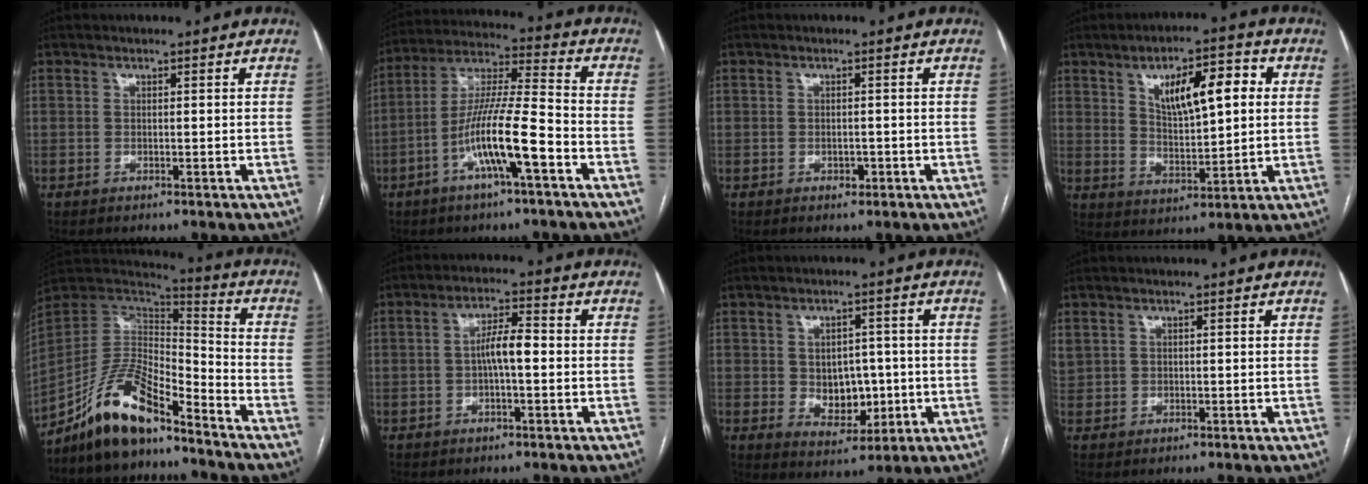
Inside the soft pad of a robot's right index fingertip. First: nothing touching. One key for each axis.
{"total": 12.6, "fx": -5.1, "fy": 0.7, "fz": 11.5, "tx": -0.222, "ty": 0.007, "tz": -0.095}
{"total": 1.3, "fx": -0.5, "fy": 0.9, "fz": 0.8, "tx": -0.012, "ty": 0.001, "tz": -0.005}
{"total": 11.0, "fx": 3.5, "fy": 3.6, "fz": 9.8, "tx": -0.155, "ty": 0.016, "tz": 0.063}
{"total": 13.3, "fx": -10.2, "fy": 3.4, "fz": 7.7, "tx": -0.149, "ty": 0.027, "tz": -0.187}
{"total": 4.9, "fx": -0.4, "fy": 1.1, "fz": 4.7, "tx": -0.087, "ty": 0.016, "tz": -0.008}
{"total": 6.8, "fx": -0.3, "fy": 4.8, "fz": 4.9, "tx": -0.066, "ty": 0.005, "tz": 0.008}
{"total": 2.1, "fx": 1.1, "fy": 1.7, "fz": 0.7, "tx": -0.027, "ty": 0.018, "tz": 0.030}